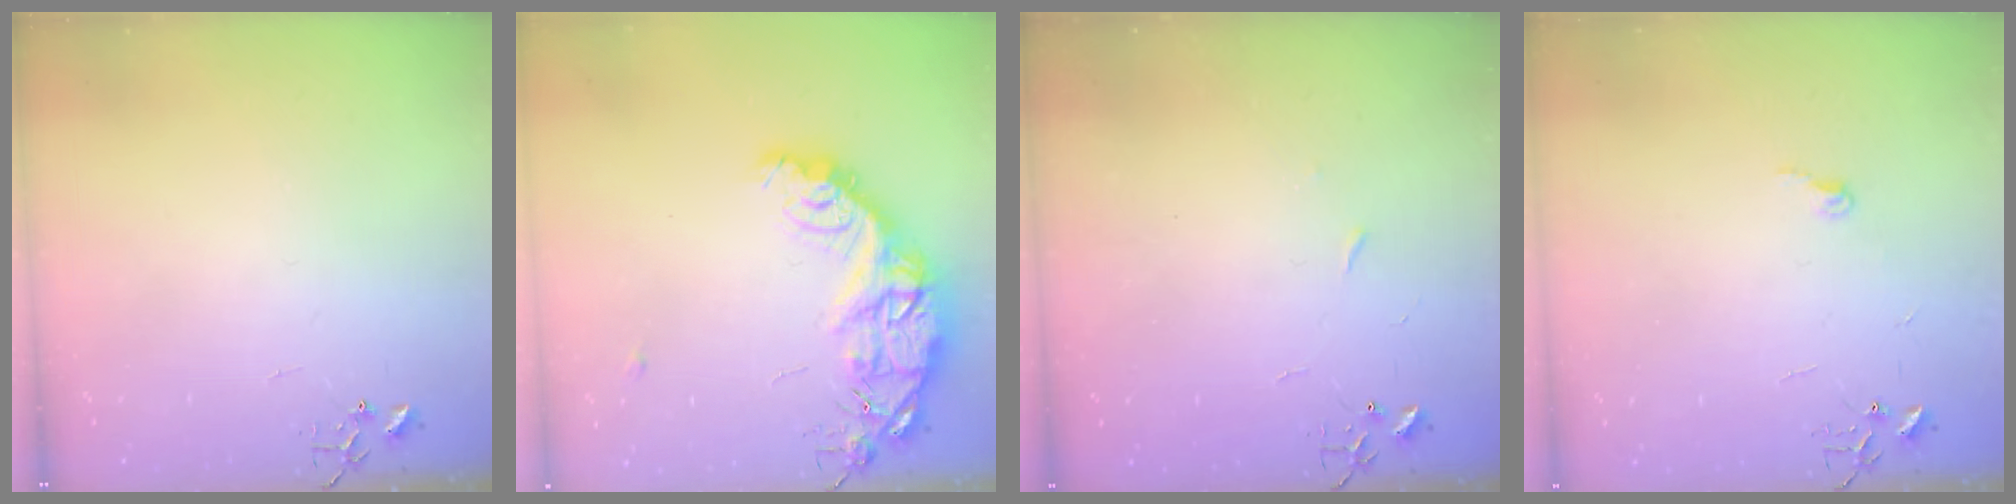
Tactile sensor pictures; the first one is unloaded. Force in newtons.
{"total": 17.0, "press": 16.9, "slide": 1.3}
{"total": 2.6, "press": 2.5, "slide": 0.4}
{"total": 5.5, "press": 5.5, "slide": 0.6}